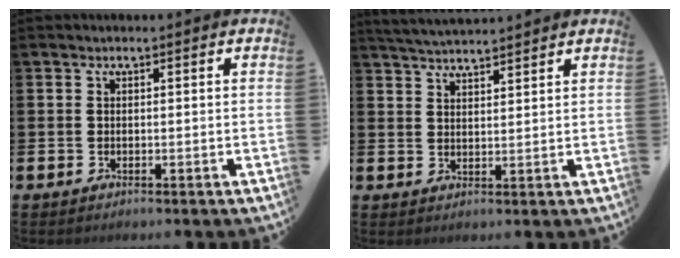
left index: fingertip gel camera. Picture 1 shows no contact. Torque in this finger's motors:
{"motor_torque": [-0.13, -0.41, 0.48, 0.13]}